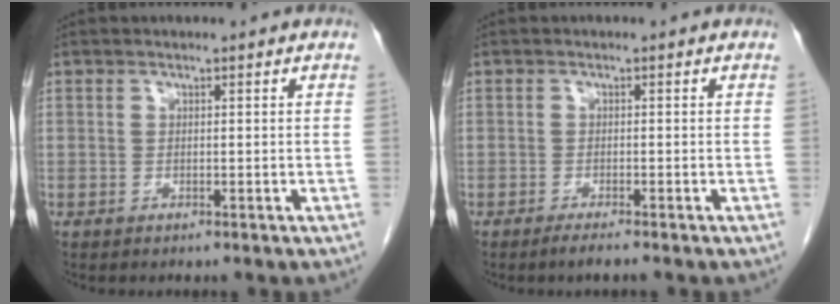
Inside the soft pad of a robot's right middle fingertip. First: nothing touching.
{"total": 1.6, "force": [-1.3, -0.2, 0.9], "torque": [-0.026, -0.006, -0.024]}